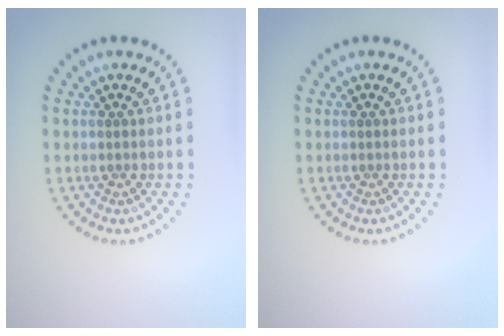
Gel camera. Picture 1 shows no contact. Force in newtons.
{"total": 0.0}